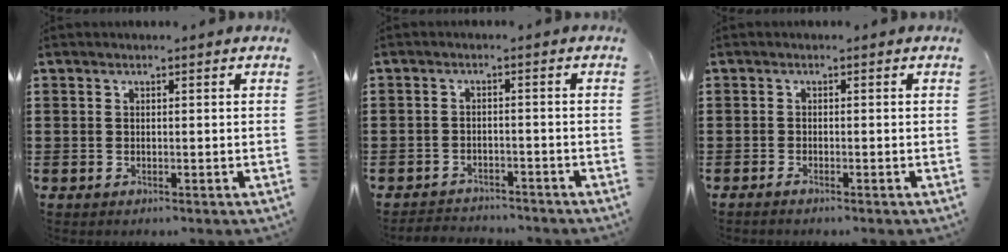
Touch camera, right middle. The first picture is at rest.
{"total": 2.7, "force": [-2.6, 0.4, -0.2], "torque": [-0.006, -0.003, -0.058]}
{"total": 0.7, "force": [-0.6, 0.0, 0.4], "torque": [-0.008, -0.003, -0.011]}